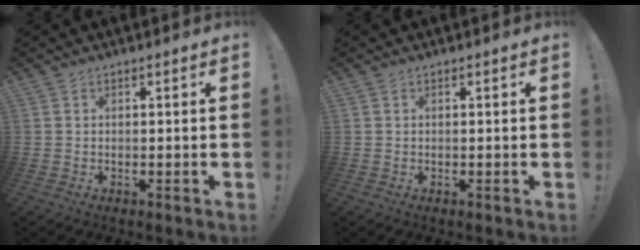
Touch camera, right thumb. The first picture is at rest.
{"total": 0.0}